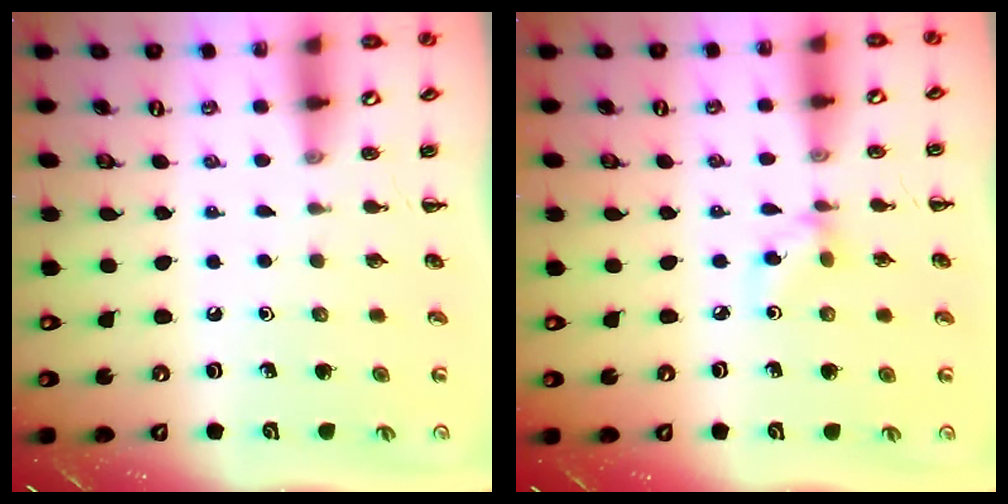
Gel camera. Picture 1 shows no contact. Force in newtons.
{"total": 3.3, "press": 3.0, "slide": 1.2}